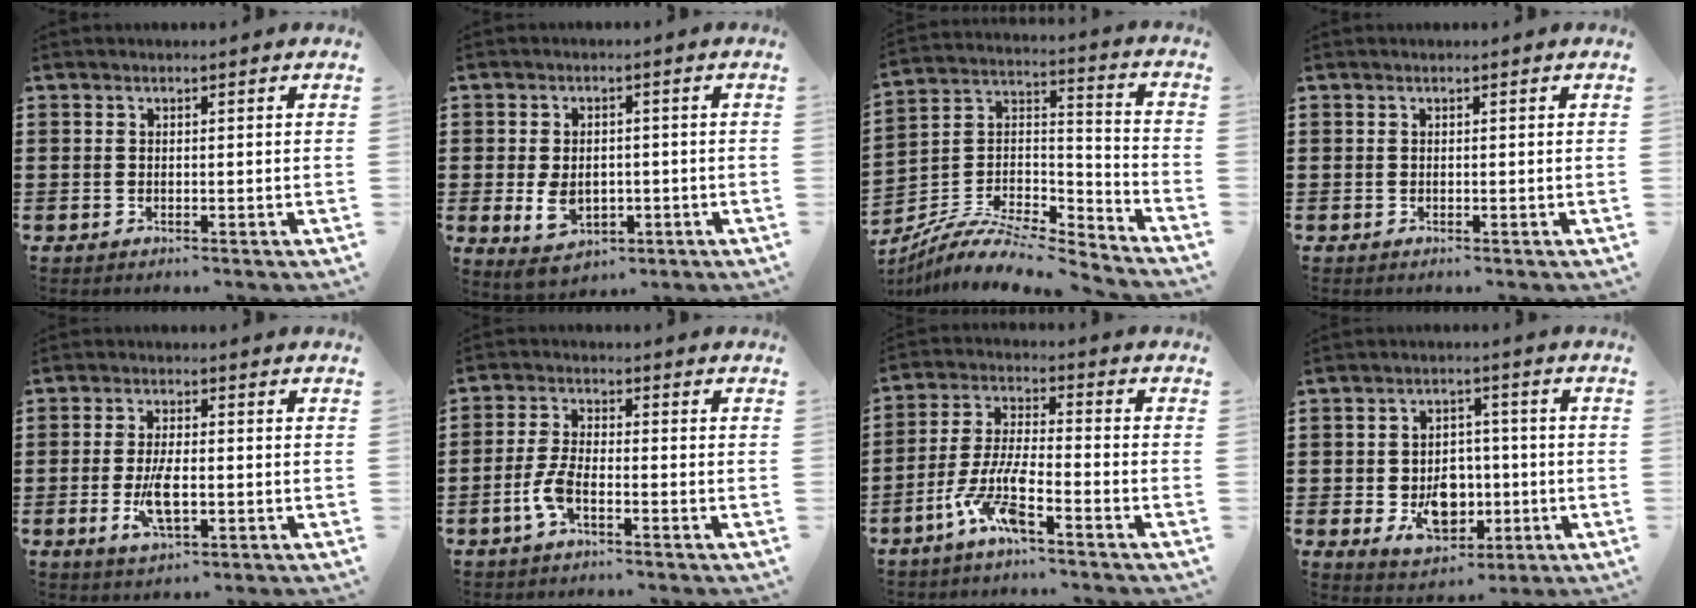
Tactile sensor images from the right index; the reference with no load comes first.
{"total": 5.0, "force": [-1.0, 3.5, 3.5], "torque": [-0.074, -0.004, -0.021]}
{"total": 8.5, "force": [-7.1, 2.9, 3.7], "torque": [-0.077, 0.010, -0.141]}
{"total": 0.0}
{"total": 5.9, "force": [-1.2, 2.2, 5.3], "torque": [-0.120, -0.009, -0.026]}
{"total": 4.6, "force": [-2.1, 1.4, 3.8], "torque": [-0.100, -0.009, -0.047]}
{"total": 8.5, "force": [-5.4, 1.4, 6.4], "torque": [-0.159, -0.015, -0.106]}
{"total": 7.5, "force": [-1.4, 5.6, 4.7], "torque": [-0.072, 0.002, -0.023]}